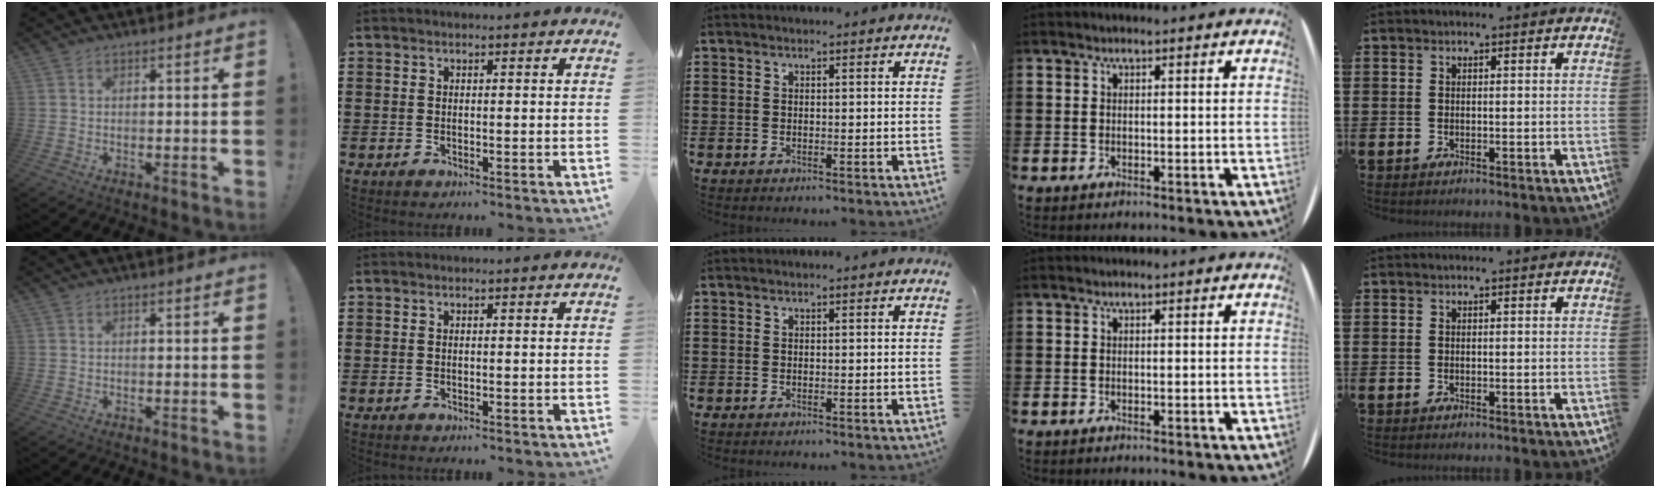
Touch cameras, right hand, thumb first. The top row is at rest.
{}